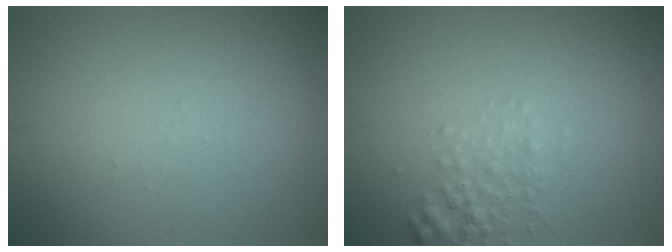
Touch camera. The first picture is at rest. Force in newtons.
{"total": 1.7, "press": 1.7, "slide": 0.1}